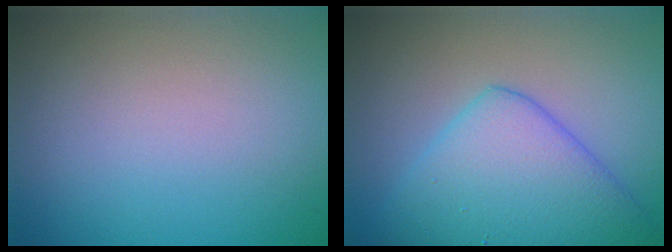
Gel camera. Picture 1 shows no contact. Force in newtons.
{"total": 7.5, "press": 7.5, "slide": 0.2}